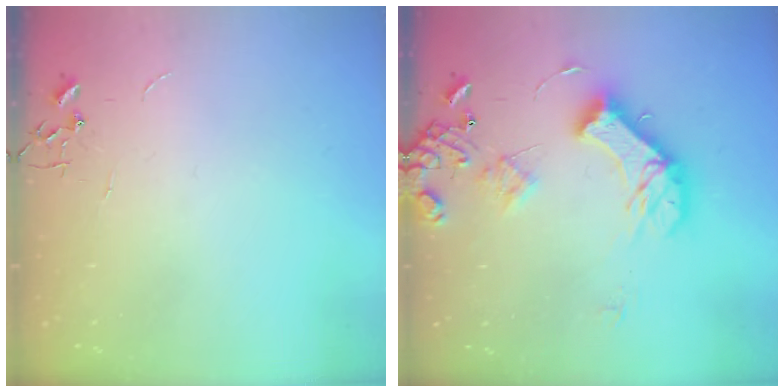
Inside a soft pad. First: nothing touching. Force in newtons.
{"total": 16.4, "press": 16.2, "slide": 2.4}